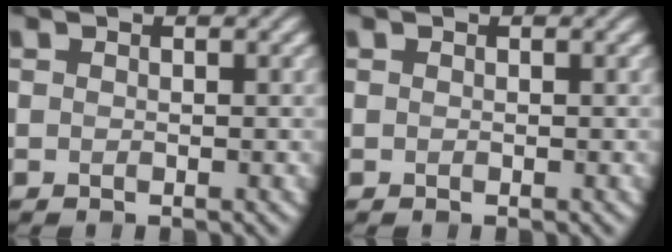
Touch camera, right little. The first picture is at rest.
{"total": 0.0}